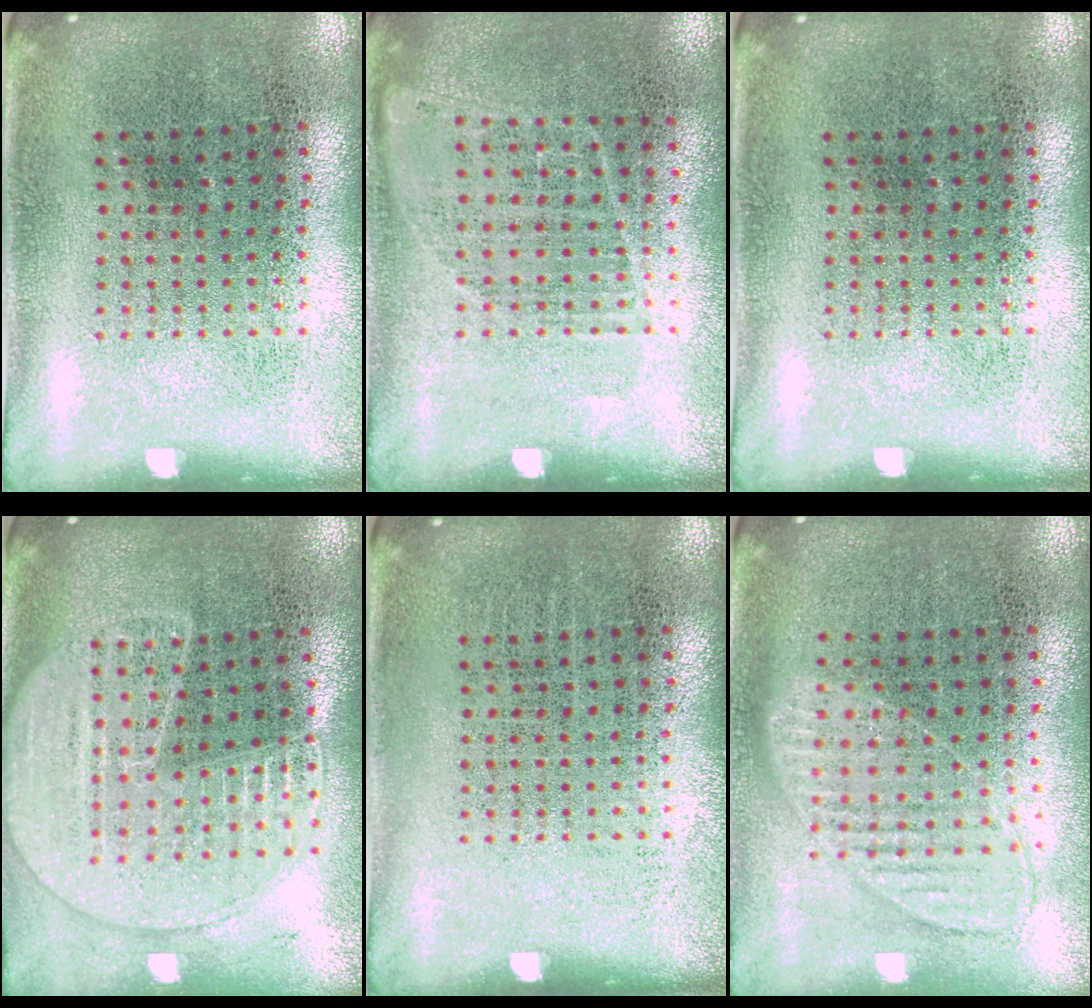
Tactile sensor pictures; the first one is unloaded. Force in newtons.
{"total": 0.9, "press": 0.8, "slide": 0.4}
{"total": 0.0}
{"total": 1.7, "press": 1.6, "slide": 0.6}
{"total": 0.0}
{"total": 0.9, "press": 0.9, "slide": 0.1}